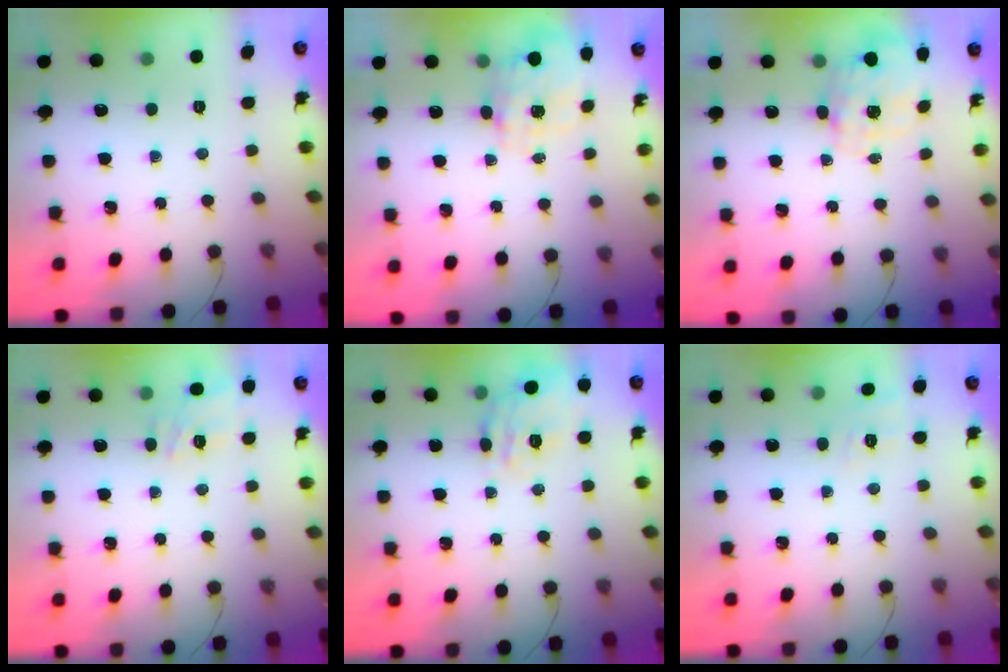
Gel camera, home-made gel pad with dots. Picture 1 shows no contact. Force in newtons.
{"total": 3.6, "press": 3.5, "slide": 1.0}
{"total": 2.7, "press": 2.6, "slide": 0.8}
{"total": 13.2, "press": 13.1, "slide": 1.1}
{"total": 13.7, "press": 13.7, "slide": 0.6}
{"total": 6.7, "press": 6.4, "slide": 2.1}